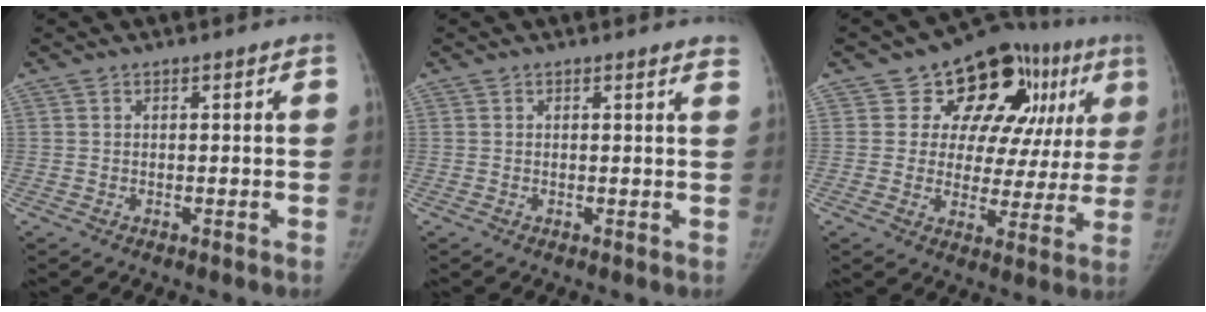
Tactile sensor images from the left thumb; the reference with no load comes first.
{"total": 2.8, "force": [2.5, 0.4, 1.1], "torque": [-0.006, -0.008, 0.014]}
{"total": 20.1, "force": [8.7, 12.3, 13.3], "torque": [-0.113, 0.004, 0.118]}